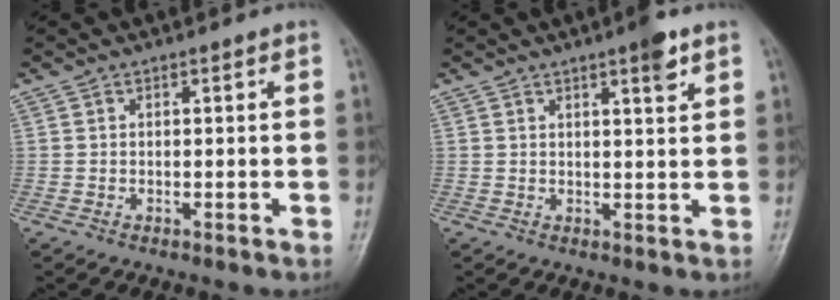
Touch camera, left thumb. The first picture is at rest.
{"total": 4.0, "force": [2.5, 0.7, 3.1], "torque": [-0.040, -0.013, 0.034]}